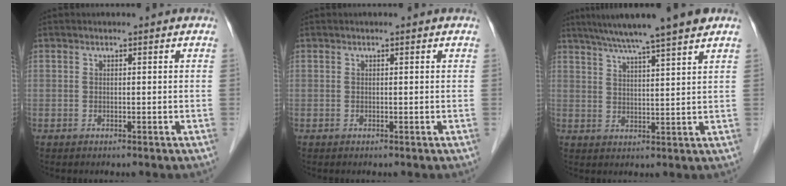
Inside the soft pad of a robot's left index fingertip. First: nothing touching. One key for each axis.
{"total": 0.0}
{"total": 11.4, "fx": 9.2, "fy": -0.6, "fz": 6.7, "tx": -0.110, "ty": 0.020, "tz": 0.132}